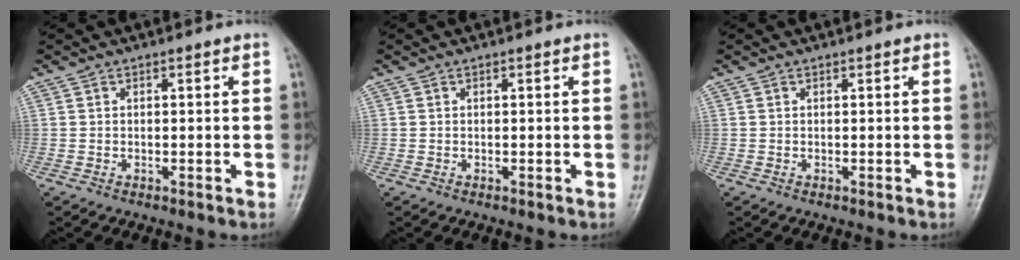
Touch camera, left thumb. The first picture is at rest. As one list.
[{"total": 0.0}, {"total": 0.0}]